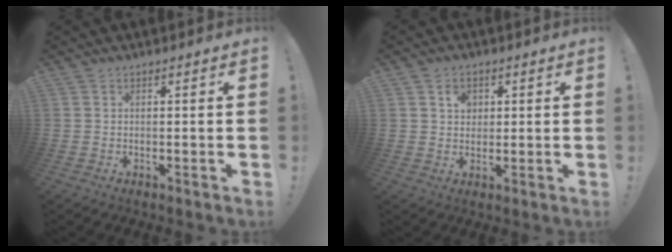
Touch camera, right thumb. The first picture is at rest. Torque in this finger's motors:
{"motor_torque": [0.10, 0.26, -0.17, -0.14, 0.05]}